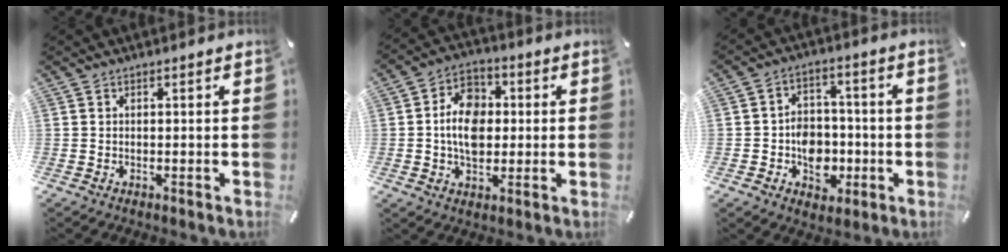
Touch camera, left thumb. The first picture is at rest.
{"total": 10.4, "force": [0.0, 7.9, 6.9], "torque": [-0.130, 0.009, -0.003]}
{"total": 9.2, "force": [-2.5, 7.8, 4.3], "torque": [-0.066, 0.028, -0.035]}